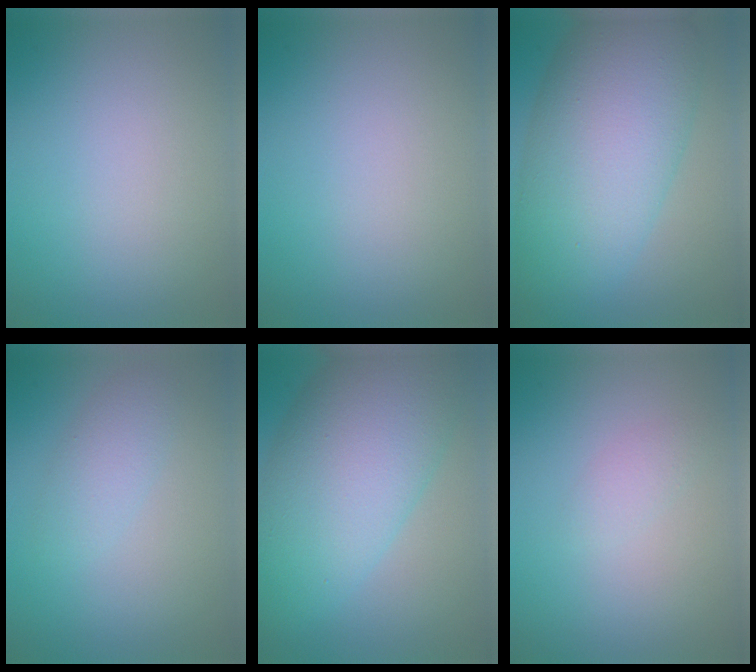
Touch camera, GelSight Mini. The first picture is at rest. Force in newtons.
{"total": 0.0}
{"total": 11.2, "press": 11.2, "slide": 0.3}
{"total": 2.1, "press": 2.1, "slide": 0.1}
{"total": 11.1, "press": 11.1, "slide": 0.2}
{"total": 1.0, "press": 1.0, "slide": 0.0}